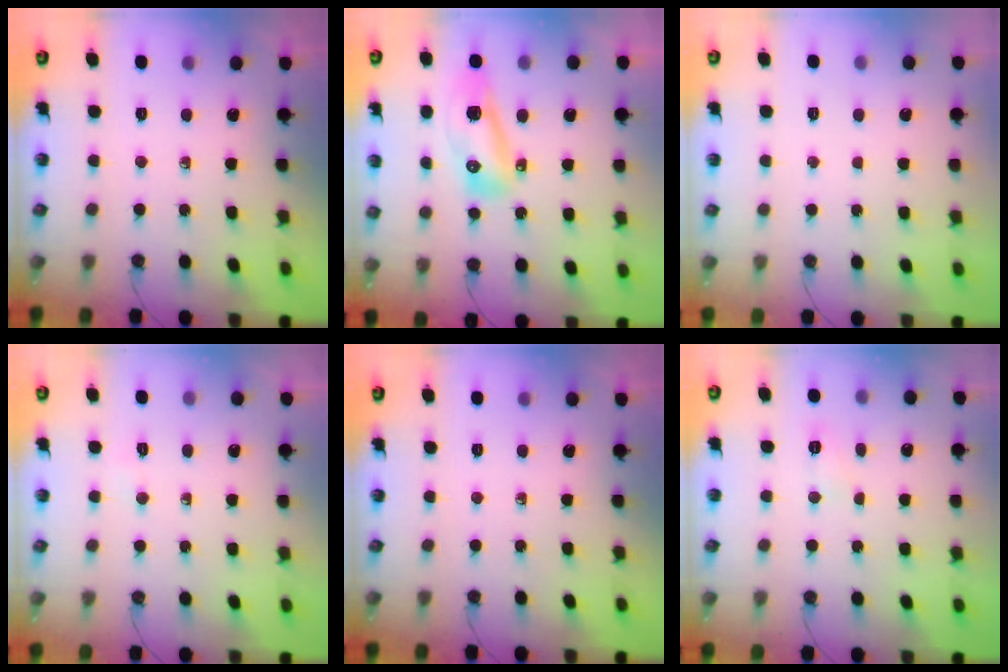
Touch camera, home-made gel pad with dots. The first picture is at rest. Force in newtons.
{"total": 10.5, "press": 10.4, "slide": 1.1}
{"total": 1.8, "press": 1.7, "slide": 0.6}
{"total": 2.8, "press": 2.7, "slide": 0.4}
{"total": 0.0}
{"total": 4.9, "press": 4.9, "slide": 0.7}